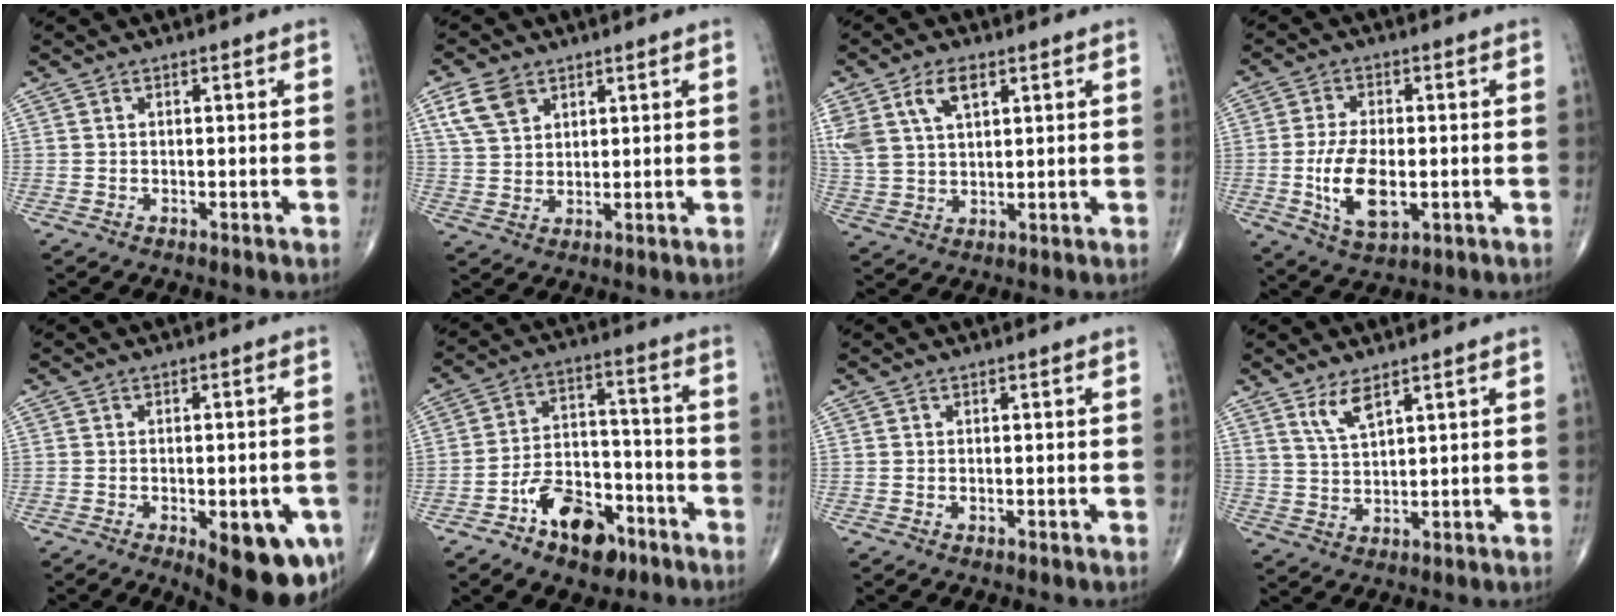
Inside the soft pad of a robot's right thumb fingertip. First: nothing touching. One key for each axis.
{"total": 6.7, "fx": 3.6, "fy": 4.4, "fz": 3.6, "tx": -0.061, "ty": -0.008, "tz": 0.074}
{"total": 10.1, "fx": 4.9, "fy": 5.5, "fz": 7.0, "tx": -0.148, "ty": -0.006, "tz": 0.101}
{"total": 10.0, "fx": -1.8, "fy": 5.0, "fz": 8.5, "tx": -0.159, "ty": -0.005, "tz": -0.028}
{"total": 14.0, "fx": -5.6, "fy": 5.6, "fz": 11.5, "tx": -0.108, "ty": 0.006, "tz": -0.058}
{"total": 13.6, "fx": -7.7, "fy": 7.6, "fz": 8.1, "tx": -0.099, "ty": 0.062, "tz": -0.128}
{"total": 0.0}
{"total": 4.7, "fx": 3.1, "fy": 1.4, "fz": 3.2, "tx": -0.064, "ty": -0.023, "tz": 0.068}